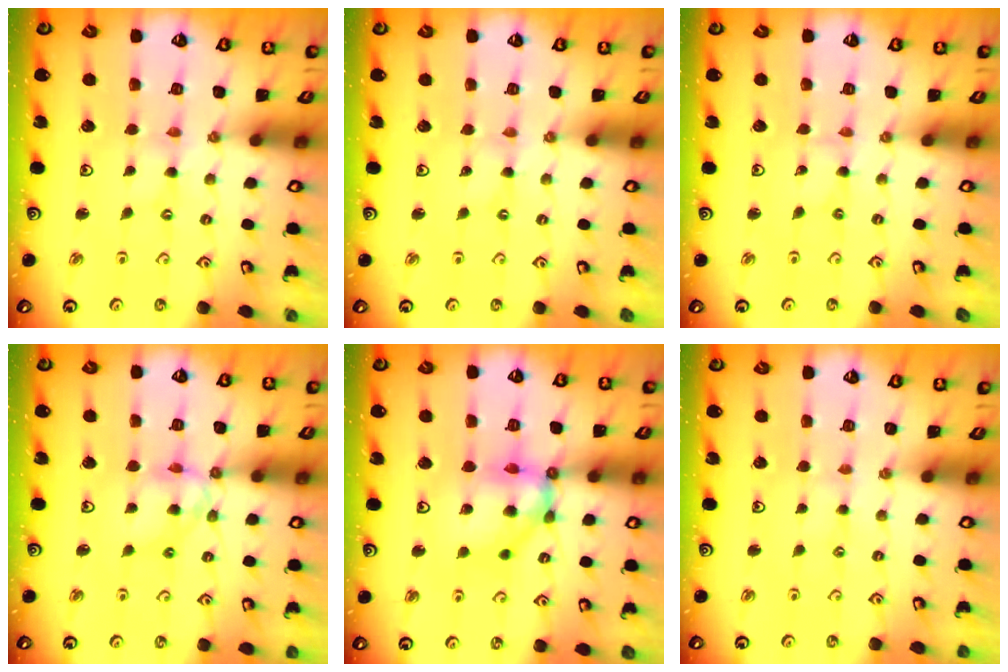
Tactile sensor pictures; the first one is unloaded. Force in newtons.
{"total": 0.0}
{"total": 0.0}
{"total": 9.8, "press": 9.8, "slide": 0.8}
{"total": 13.6, "press": 13.5, "slide": 1.8}
{"total": 1.7, "press": 1.7, "slide": 0.4}